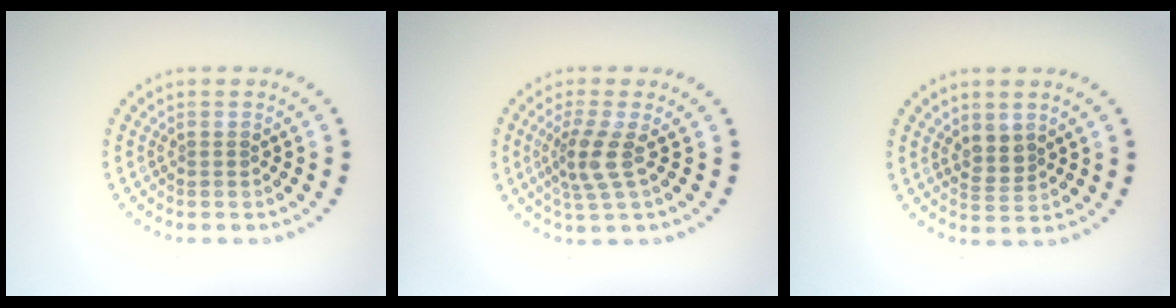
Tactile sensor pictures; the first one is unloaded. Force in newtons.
{"total": 2.9, "press": 2.2, "slide": 1.9}
{"total": 2.1, "press": 1.8, "slide": 1.0}